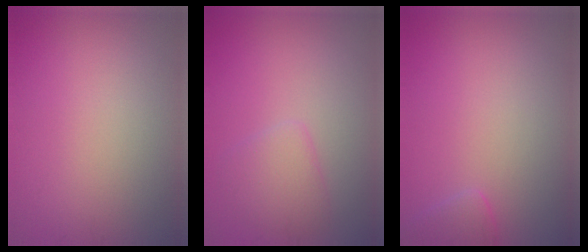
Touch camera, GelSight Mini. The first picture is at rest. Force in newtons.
{"total": 2.4, "press": 2.4, "slide": 0.3}
{"total": 1.4, "press": 1.4, "slide": 0.1}